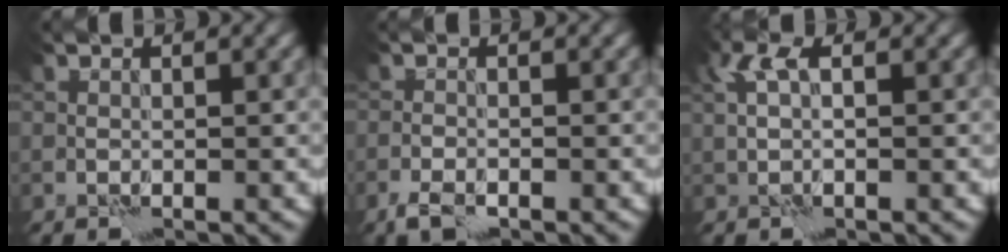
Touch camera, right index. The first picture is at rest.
{"total": 1.9, "force": [-1.3, 0.8, 1.2], "torque": [-0.029, -0.003, -0.029]}
{"total": 2.3, "force": [0.9, 0.8, 1.9], "torque": [-0.042, 0.010, 0.016]}